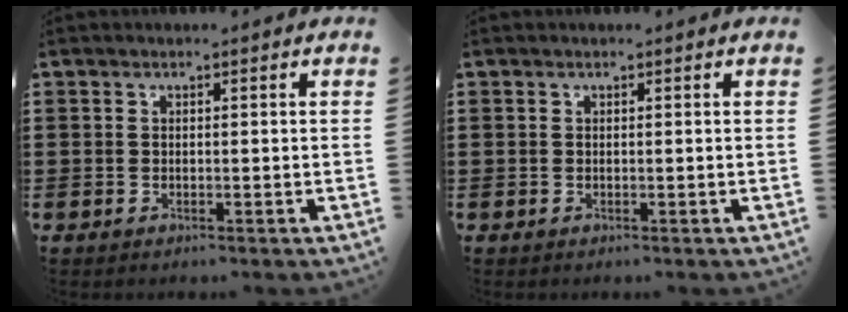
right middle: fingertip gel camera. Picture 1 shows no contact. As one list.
[{"total": 0.0}]